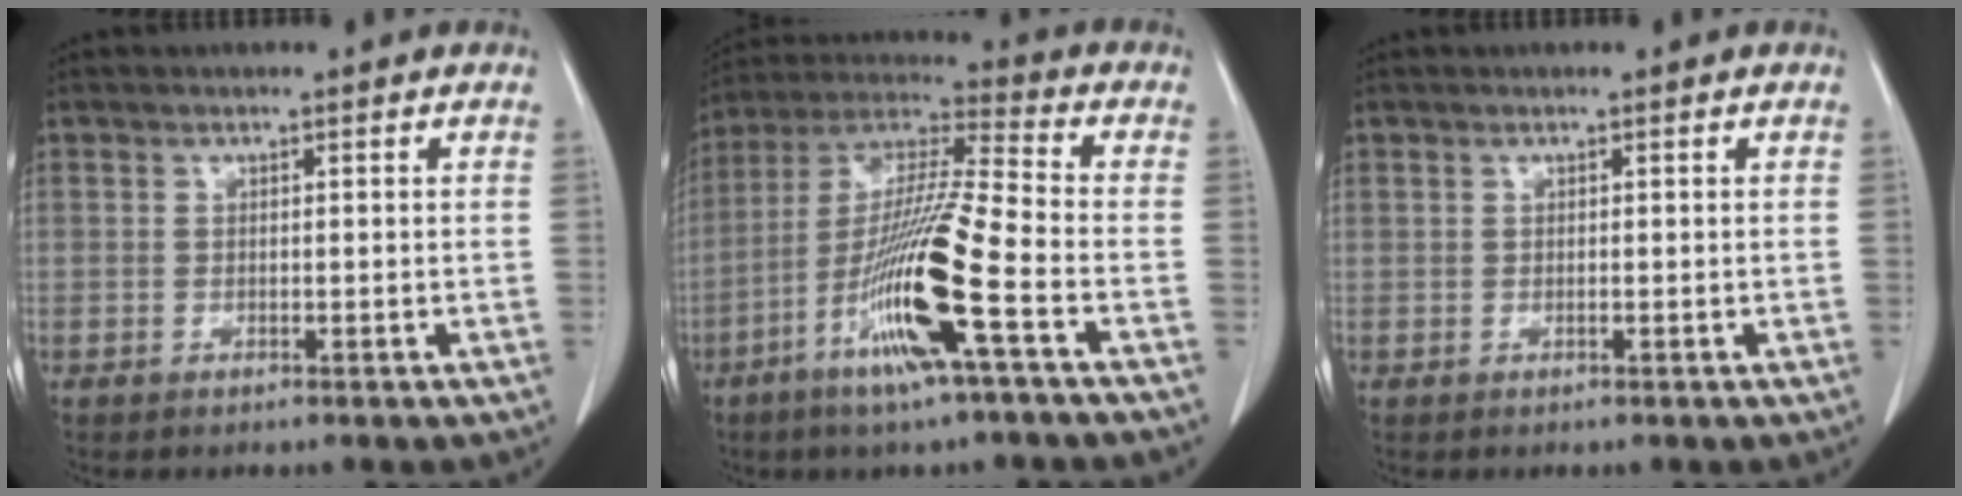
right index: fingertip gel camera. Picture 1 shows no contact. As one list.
[{"total": 16.2, "force": [-6.4, -0.5, 14.9], "torque": [-0.302, -0.015, -0.125]}, {"total": 0.0}]